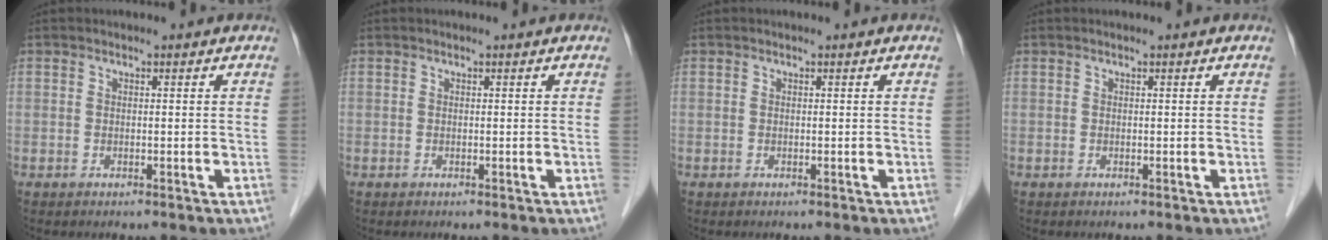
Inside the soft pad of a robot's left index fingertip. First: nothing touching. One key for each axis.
{"total": 0.0}
{"total": 0.0}
{"total": 0.0}